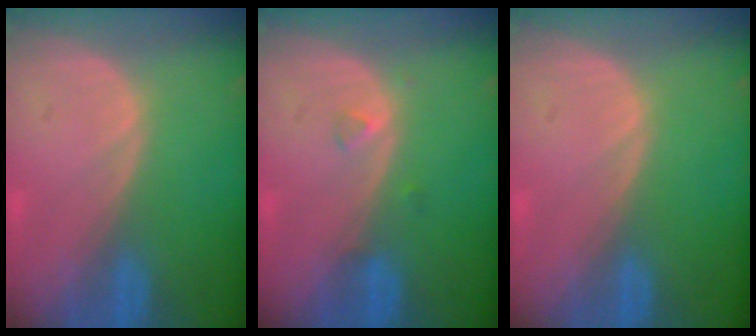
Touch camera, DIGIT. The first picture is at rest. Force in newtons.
{"total": 1.2, "press": 1.2, "slide": 0.1}
{"total": 0.0}